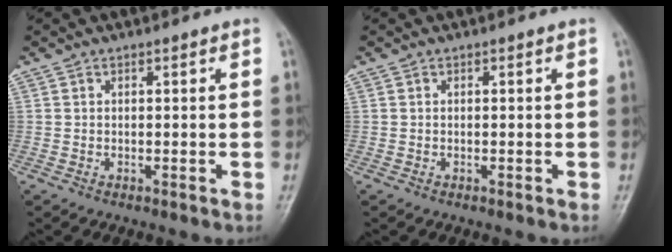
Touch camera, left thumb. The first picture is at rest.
{"total": 0.0}